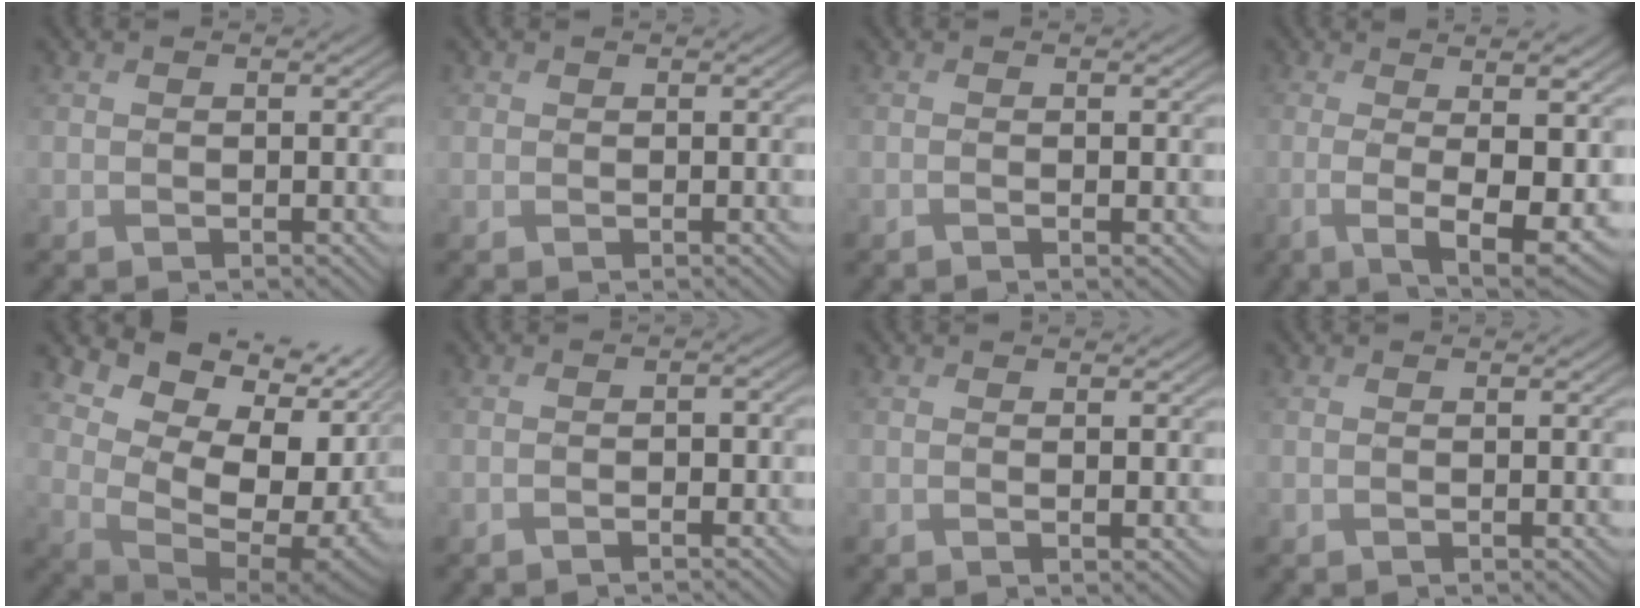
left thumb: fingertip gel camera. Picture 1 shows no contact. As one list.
[{"total": 0.6, "force": [0.2, 0.6, -0.1], "torque": [0.007, 0.000, 0.002]}, {"total": 1.1, "force": [-0.9, -0.7, 0.0], "torque": [0.012, 0.002, -0.025]}, {"total": 10.0, "force": [-0.4, 2.1, 9.7], "torque": [-0.120, -0.001, -0.016]}, {"total": 10.9, "force": [3.2, 6.9, 7.8], "torque": [-0.143, -0.010, 0.059]}, {"total": 2.1, "force": [-1.9, 0.1, 1.1], "torque": [-0.003, -0.003, -0.038]}, {"total": 0.6, "force": [-0.1, -0.6, 0.2], "torque": [0.006, -0.004, -0.007]}, {"total": 0.9, "force": [-0.6, -0.7, -0.4], "torque": [0.016, 0.000, -0.017]}]